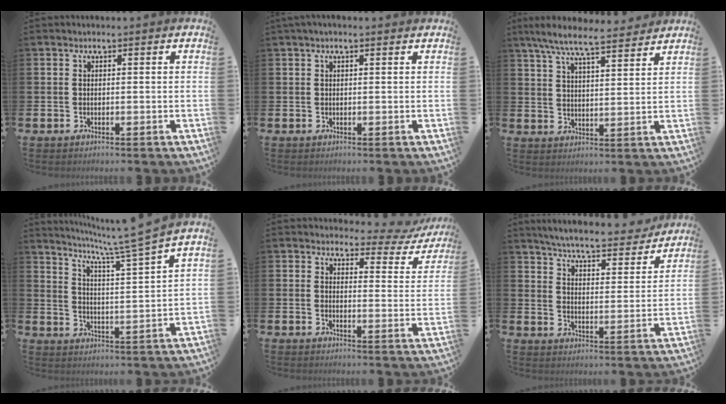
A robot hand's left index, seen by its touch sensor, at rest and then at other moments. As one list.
[{"total": 0.9, "force": [0.5, 0.1, 0.7], "torque": [-0.009, 0.000, 0.009]}, {"total": 8.0, "force": [7.3, 1.1, 3.1], "torque": [-0.076, -0.034, 0.129]}, {"total": 7.1, "force": [6.3, -1.1, 3.0], "torque": [-0.067, -0.050, 0.100]}, {"total": 3.0, "force": [2.5, 1.5, 0.8], "torque": [-0.008, -0.027, 0.033]}, {"total": 6.3, "force": [6.0, 0.4, 1.8], "torque": [-0.051, -0.045, 0.100]}]